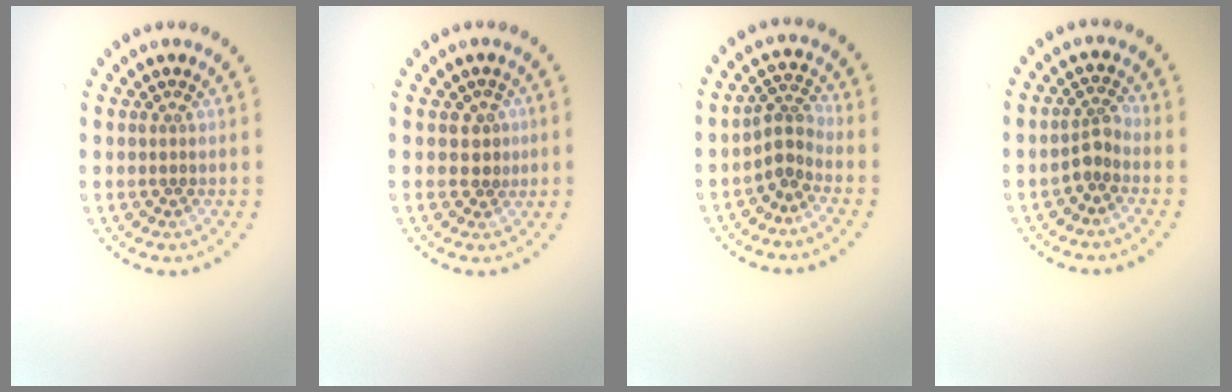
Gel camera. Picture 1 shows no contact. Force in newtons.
{"total": 1.7, "press": 1.4, "slide": 0.9}
{"total": 2.4, "press": 1.7, "slide": 1.8}
{"total": 1.9, "press": 1.4, "slide": 1.3}